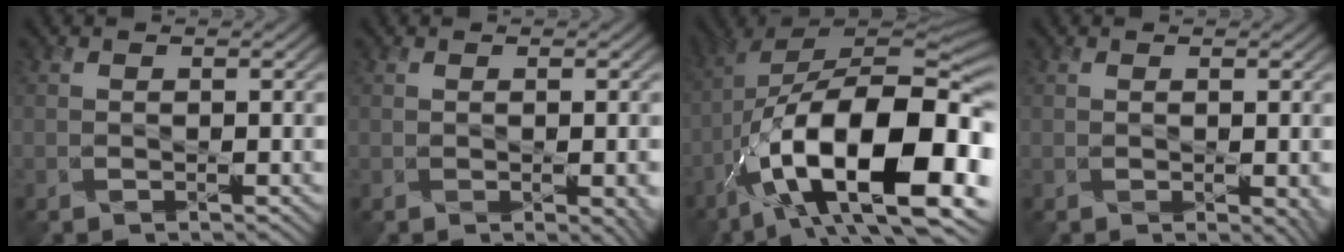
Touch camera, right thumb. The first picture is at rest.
{"total": 3.4, "force": [-0.9, 1.2, 3.0], "torque": [-0.032, -0.008, 0.002]}
{"total": 19.2, "force": [-6.5, 8.3, 16.1], "torque": [-0.270, -0.009, -0.106]}
{"total": 2.6, "force": [-0.6, 0.8, 2.4], "torque": [-0.029, -0.007, 0.002]}